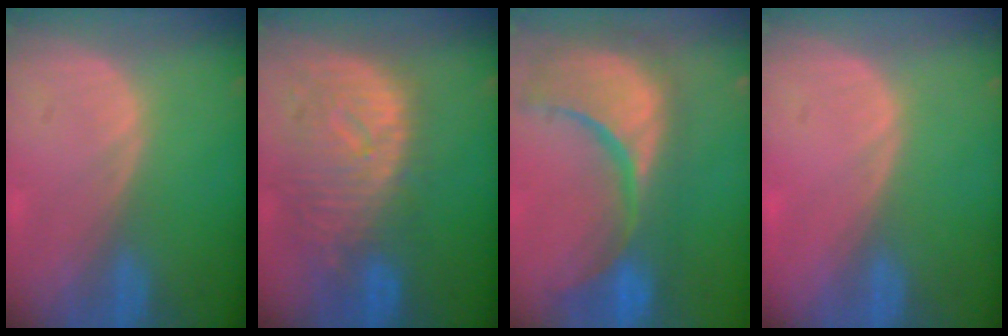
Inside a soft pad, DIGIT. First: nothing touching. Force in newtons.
{"total": 10.7, "press": 9.4, "slide": 4.9}
{"total": 15.3, "press": 12.2, "slide": 9.3}
{"total": 0.6, "press": 0.0, "slide": 0.6}